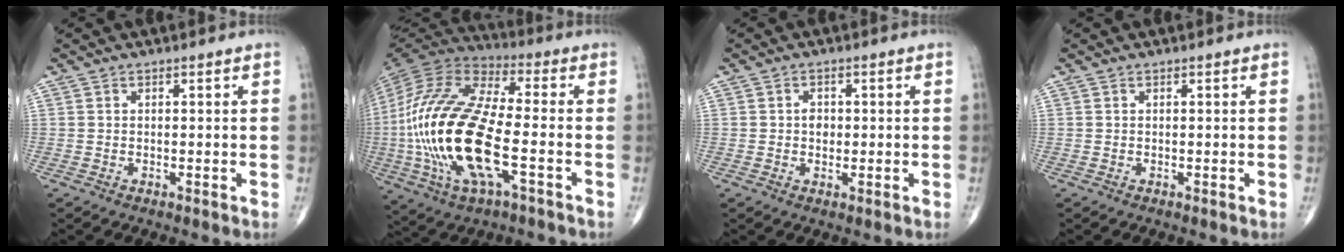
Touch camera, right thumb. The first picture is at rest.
{"total": 26.7, "force": [-5.3, 10.3, 24.1], "torque": [-0.555, 0.004, -0.096]}
{"total": 2.4, "force": [0.0, 1.9, 1.5], "torque": [-0.013, 0.003, 0.000]}
{"total": 0.0}